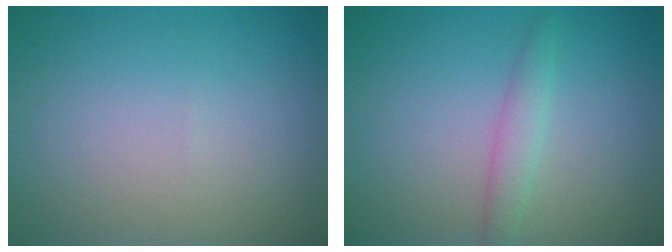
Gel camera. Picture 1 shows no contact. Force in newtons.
{"total": 1.7, "press": 1.7, "slide": 0.0}